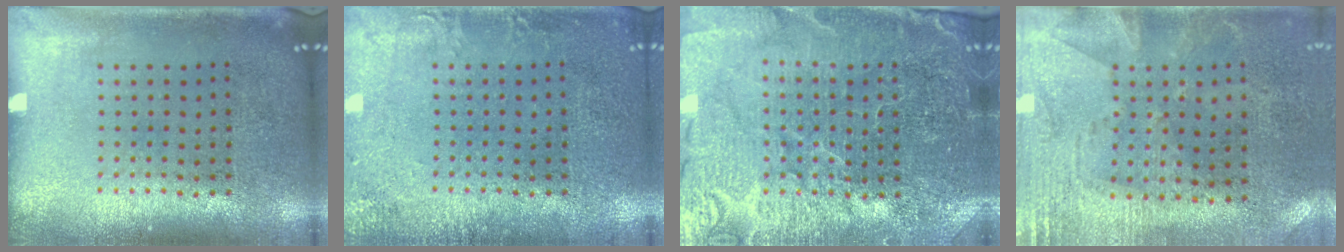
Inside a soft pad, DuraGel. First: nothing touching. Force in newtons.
{"total": 1.9, "press": 1.9, "slide": 0.2}
{"total": 4.2, "press": 4.0, "slide": 1.1}
{"total": 2.7, "press": 2.3, "slide": 1.5}